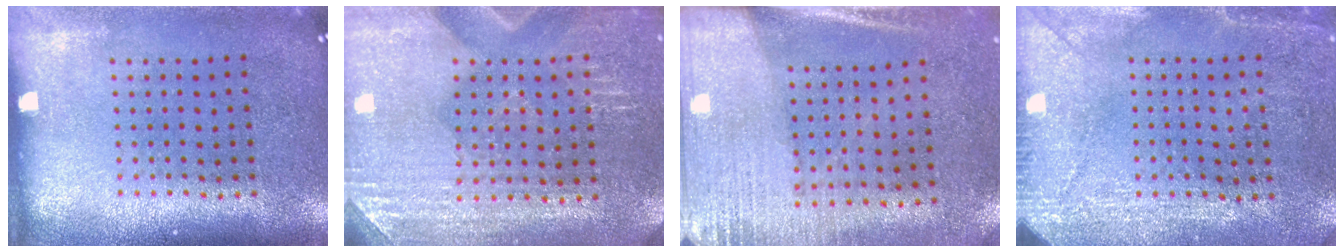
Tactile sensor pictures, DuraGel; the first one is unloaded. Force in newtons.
{"total": 3.1, "press": 3.1, "slide": 0.1}
{"total": 2.7, "press": 2.4, "slide": 1.3}
{"total": 3.0, "press": 2.7, "slide": 1.1}